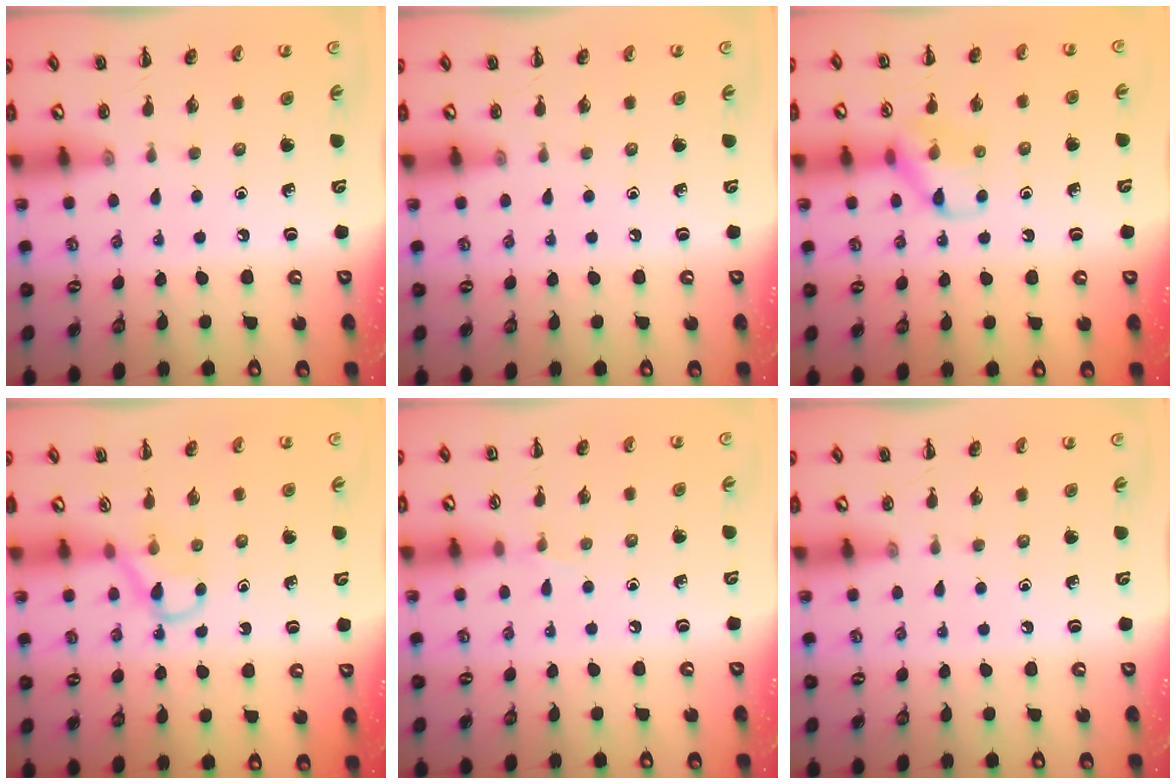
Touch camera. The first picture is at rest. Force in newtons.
{"total": 0.0}
{"total": 10.0, "press": 10.0, "slide": 0.6}
{"total": 3.3, "press": 3.1, "slide": 1.1}
{"total": 3.0, "press": 2.8, "slide": 0.9}
{"total": 0.0}